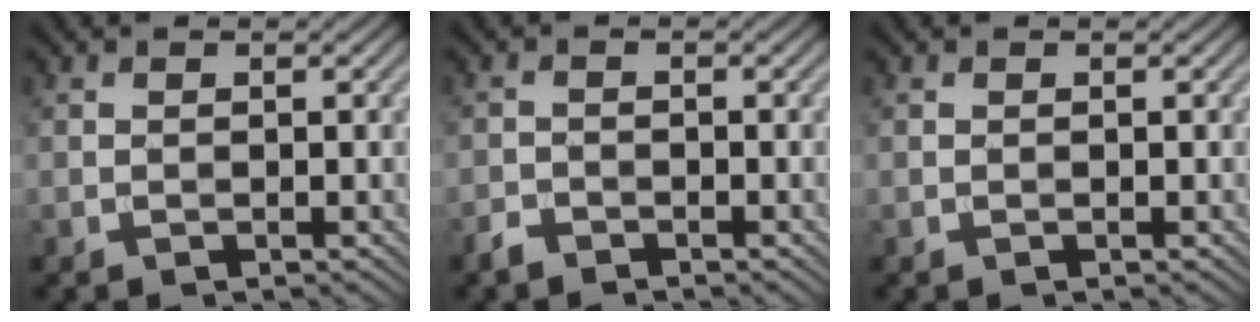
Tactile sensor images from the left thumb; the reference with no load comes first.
{"total": 1.5, "force": [-1.3, 0.6, 0.4], "torque": [-0.008, 0.000, -0.031]}
{"total": 0.0}